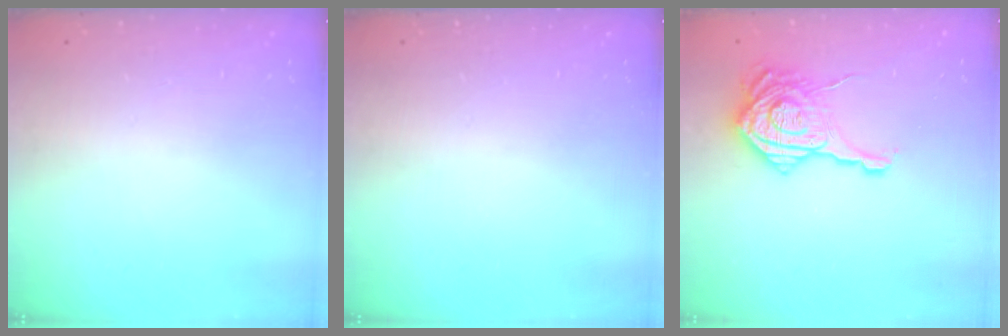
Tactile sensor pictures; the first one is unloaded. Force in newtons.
{"total": 0.0}
{"total": 19.4, "press": 19.4, "slide": 1.1}